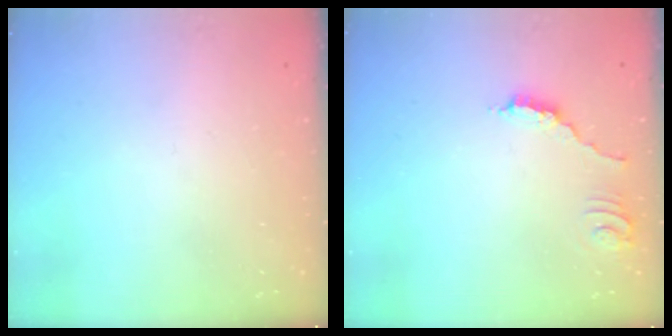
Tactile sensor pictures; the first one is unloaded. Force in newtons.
{"total": 2.0, "press": 2.0, "slide": 0.3}